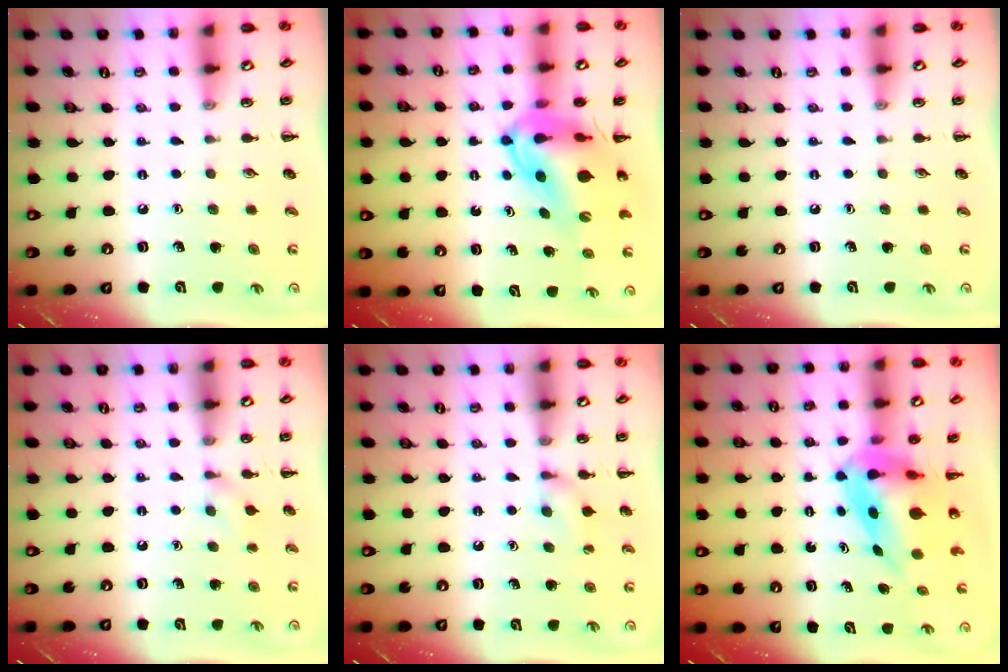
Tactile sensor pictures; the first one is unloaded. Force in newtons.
{"total": 10.6, "press": 10.1, "slide": 3.2}
{"total": 0.0}
{"total": 3.7, "press": 3.4, "slide": 1.4}
{"total": 7.1, "press": 6.8, "slide": 2.0}
{"total": 7.8, "press": 7.4, "slide": 2.4}